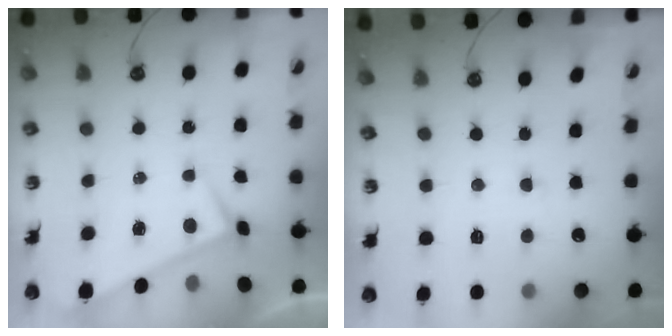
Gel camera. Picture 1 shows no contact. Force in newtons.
{"total": 0.9, "press": 0.3, "slide": 0.9}